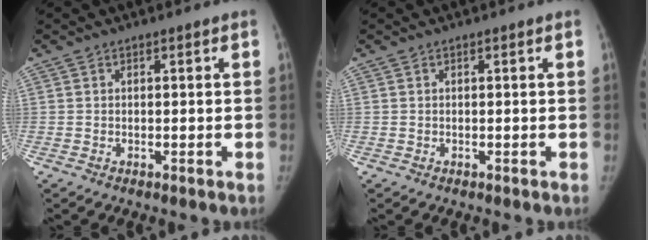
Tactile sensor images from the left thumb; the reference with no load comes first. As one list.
[{"total": 0.0}]